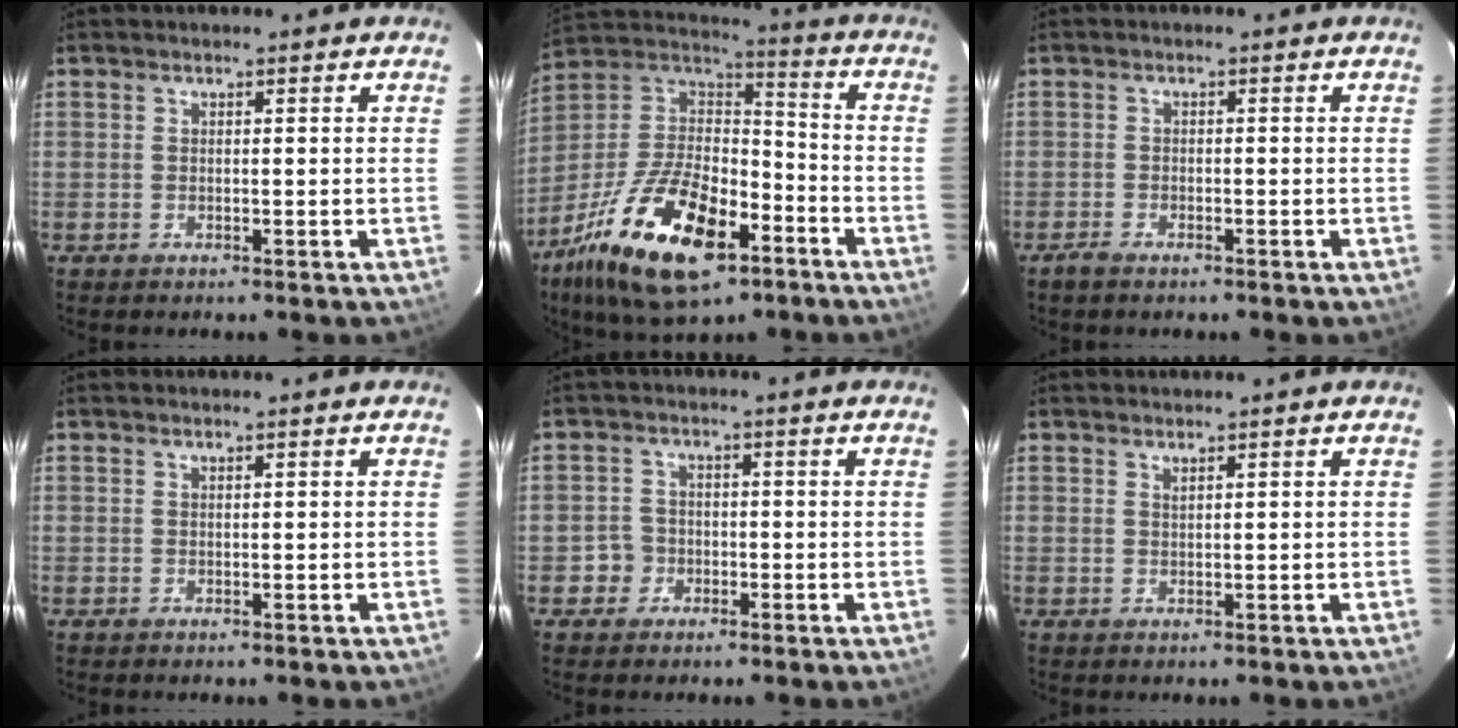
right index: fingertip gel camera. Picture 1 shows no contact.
{"total": 24.9, "force": [-13.2, 11.3, 17.8], "torque": [-0.360, -0.020, -0.227]}
{"total": 1.3, "force": [-1.0, 0.4, 0.7], "torque": [-0.015, -0.003, -0.020]}
{"total": 0.0}
{"total": 3.4, "force": [-1.3, 3.1, 0.0], "torque": [0.004, 0.019, -0.023]}
{"total": 0.6, "force": [0.6, 0.0, 0.3], "torque": [-0.004, -0.001, 0.010]}